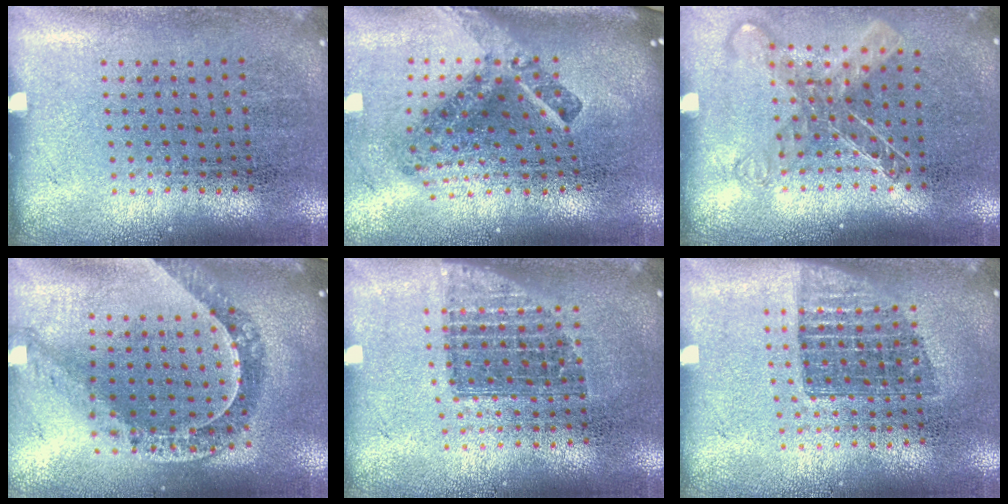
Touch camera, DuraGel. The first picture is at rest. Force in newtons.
{"total": 2.9, "press": 1.8, "slide": 2.3}
{"total": 1.4, "press": 1.2, "slide": 0.8}
{"total": 1.1, "press": 1.1, "slide": 0.3}
{"total": 1.4, "press": 1.1, "slide": 0.8}
{"total": 1.4, "press": 1.2, "slide": 0.8}